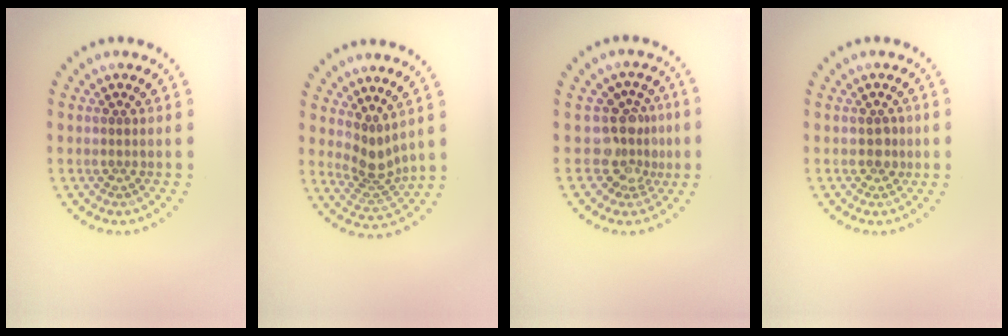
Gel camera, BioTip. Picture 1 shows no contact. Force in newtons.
{"total": 2.8, "press": 1.9, "slide": 2.0}
{"total": 3.6, "press": 2.8, "slide": 2.3}
{"total": 1.2, "press": 1.1, "slide": 0.3}